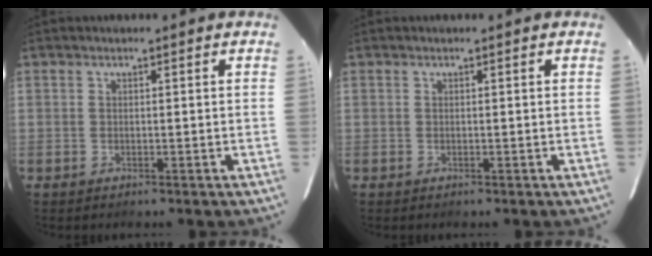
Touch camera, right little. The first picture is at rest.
{"total": 0.0}